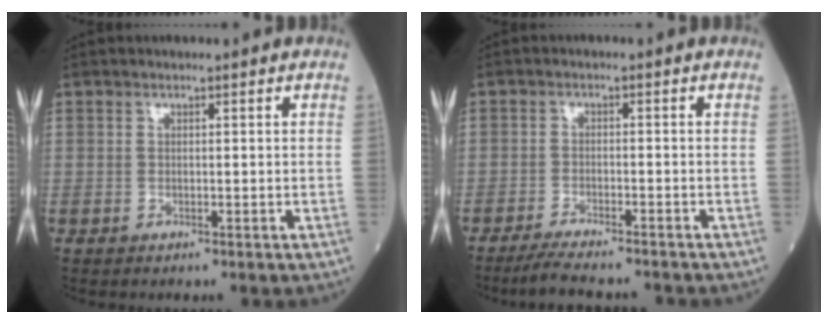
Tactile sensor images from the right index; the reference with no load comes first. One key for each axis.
{"total": 7.8, "fx": -7.2, "fy": 0.6, "fz": 3.1, "tx": -0.050, "ty": -0.017, "tz": -0.116}